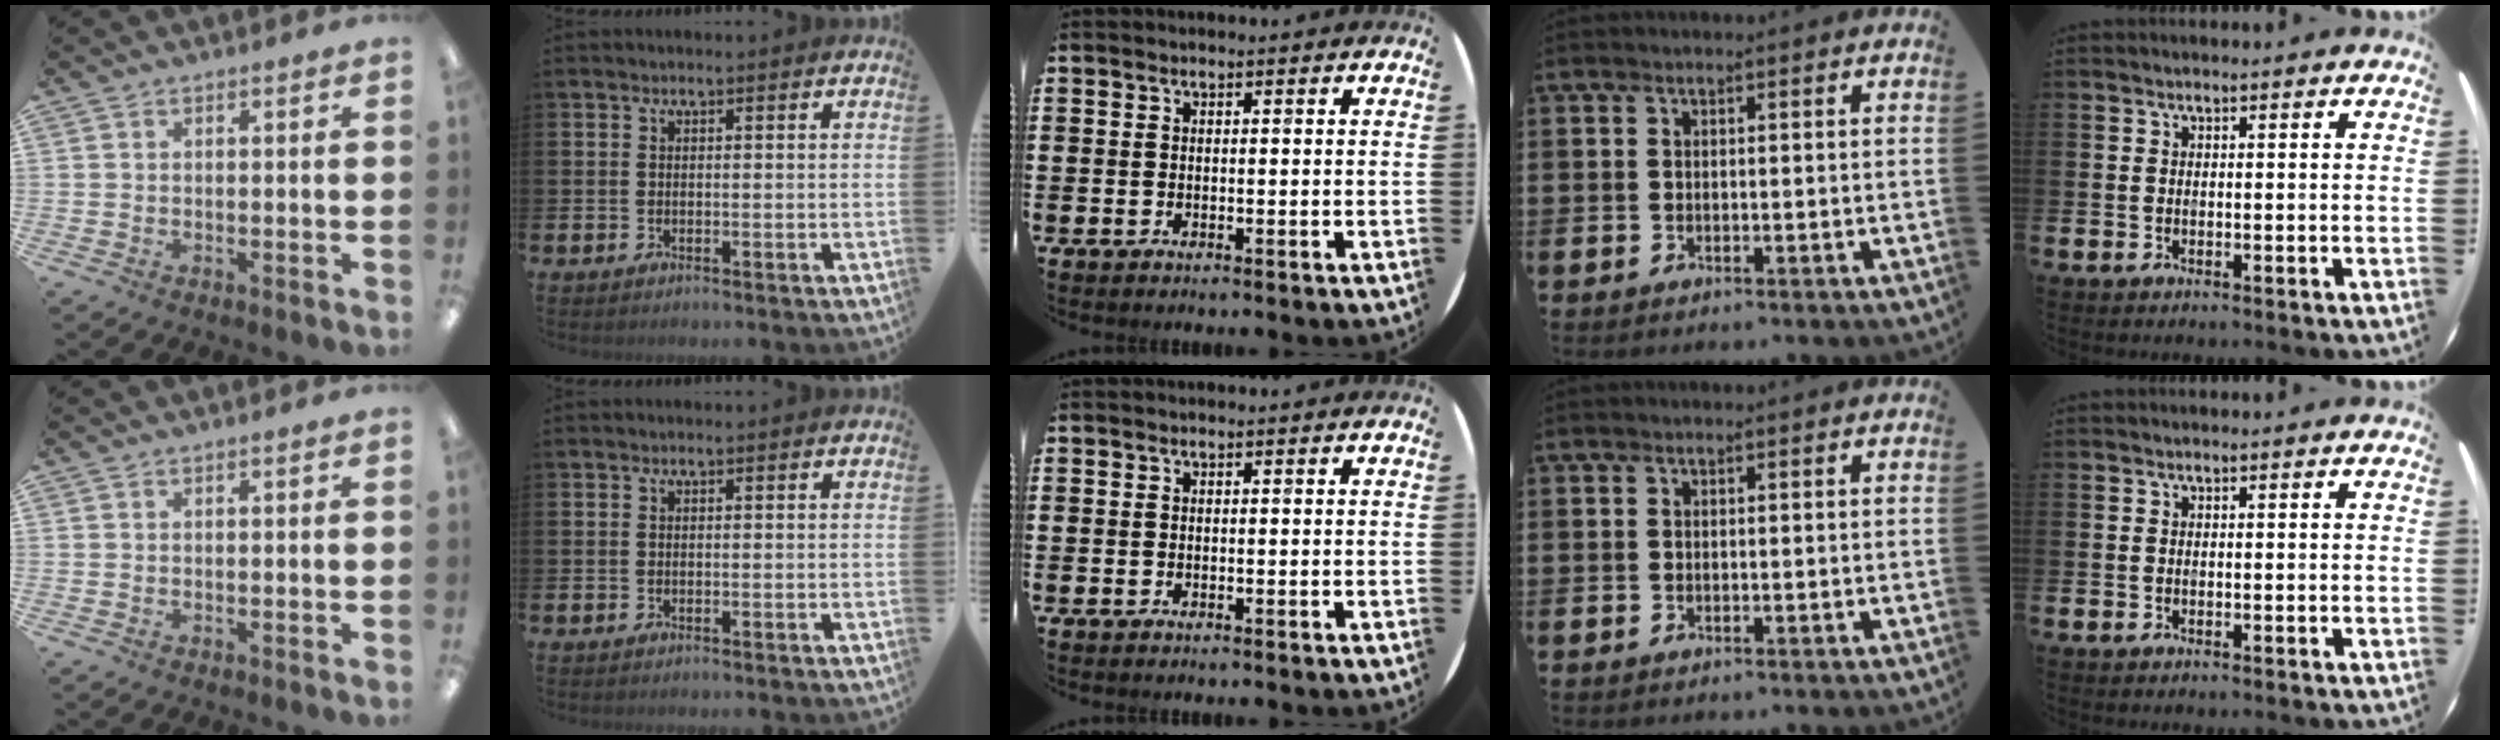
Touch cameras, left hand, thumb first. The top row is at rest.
{}